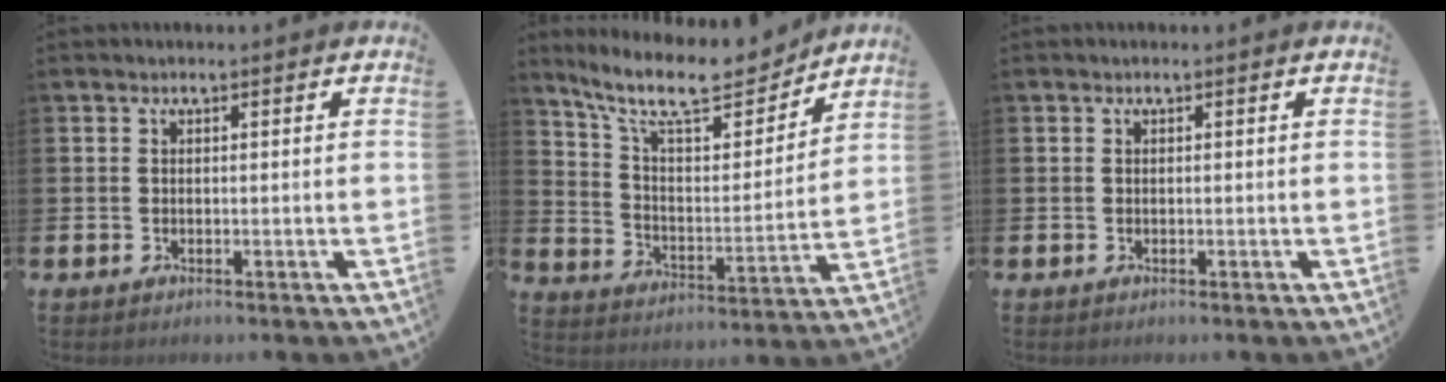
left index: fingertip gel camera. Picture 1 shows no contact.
{"total": 12.2, "force": [10.5, 3.1, 5.2], "torque": [-0.133, -0.064, 0.184]}
{"total": 0.0}